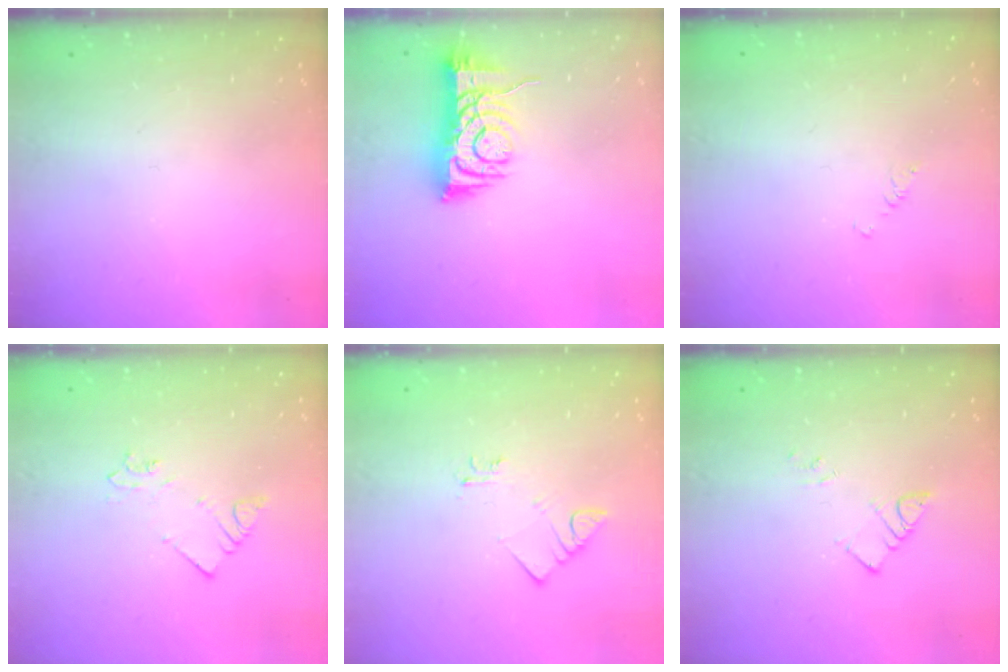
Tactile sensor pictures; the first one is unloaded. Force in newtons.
{"total": 7.6, "press": 7.5, "slide": 1.2}
{"total": 1.2, "press": 1.2, "slide": 0.2}
{"total": 2.7, "press": 2.7, "slide": 0.3}
{"total": 3.3, "press": 3.2, "slide": 0.4}
{"total": 3.2, "press": 3.2, "slide": 0.4}